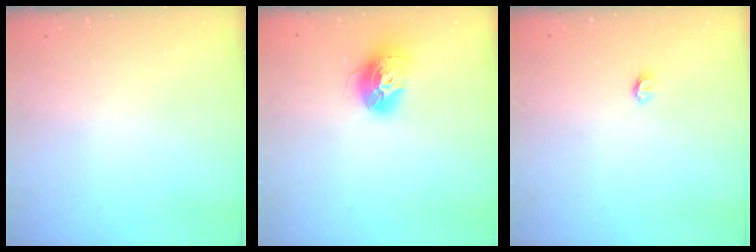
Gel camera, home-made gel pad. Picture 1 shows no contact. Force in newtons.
{"total": 13.8, "press": 13.8, "slide": 1.0}
{"total": 3.5, "press": 3.5, "slide": 0.3}